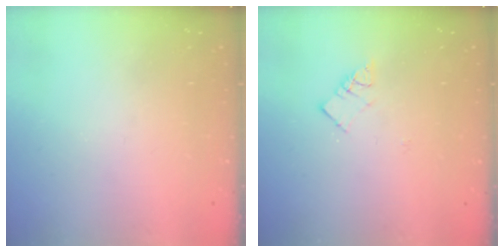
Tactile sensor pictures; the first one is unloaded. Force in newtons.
{"total": 5.4, "press": 5.4, "slide": 0.1}